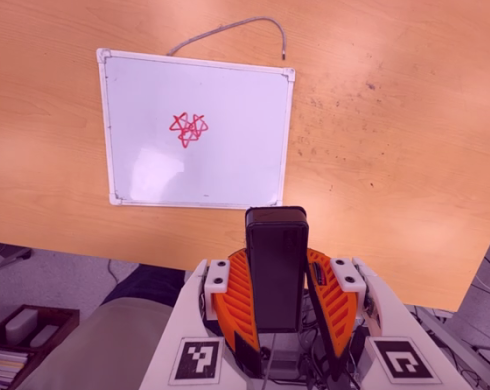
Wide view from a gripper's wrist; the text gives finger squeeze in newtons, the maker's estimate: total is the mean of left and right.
{"total": 8.8, "left": 7.7, "right": 9.8}